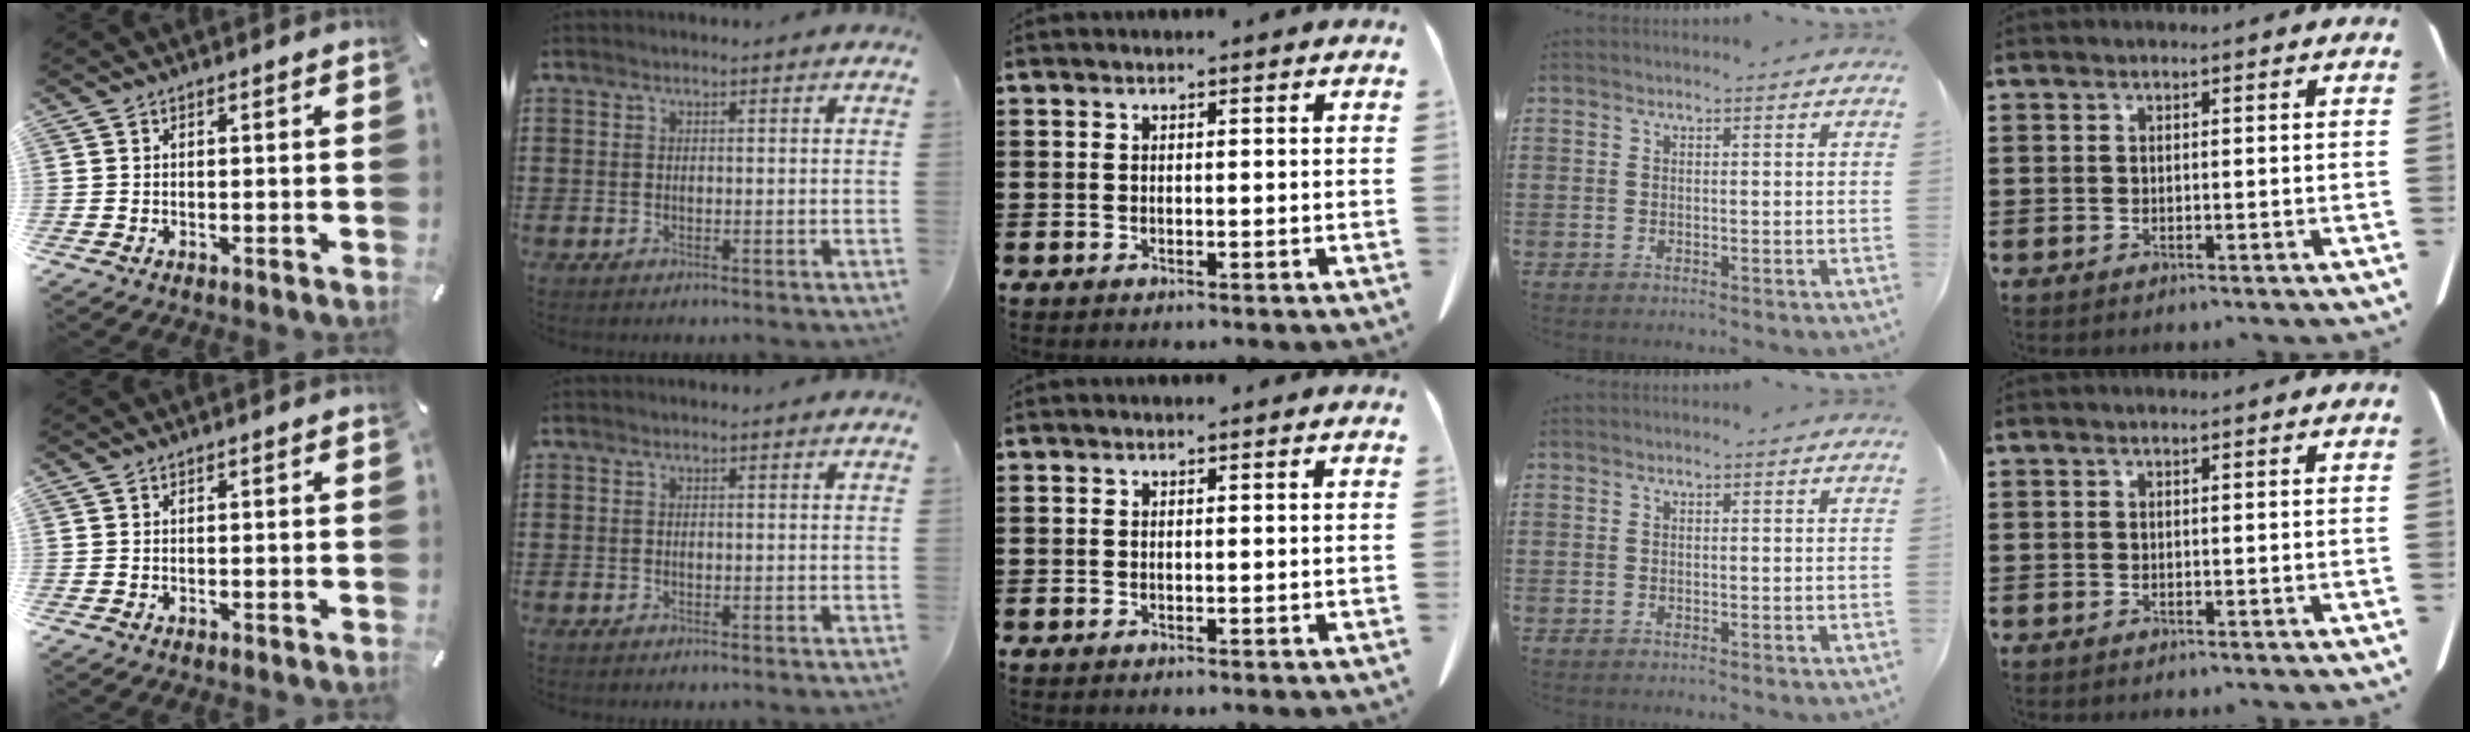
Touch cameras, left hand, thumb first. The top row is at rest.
{}